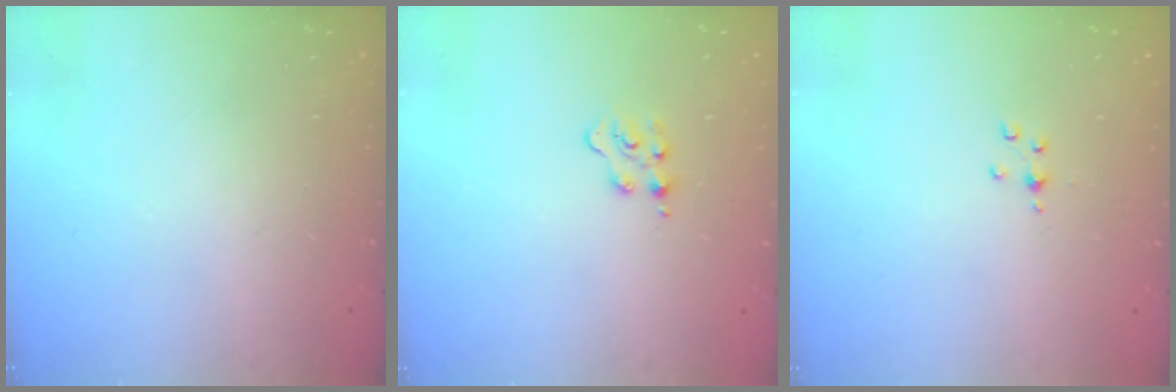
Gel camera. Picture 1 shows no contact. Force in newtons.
{"total": 2.2, "press": 2.2, "slide": 0.5}
{"total": 3.0, "press": 3.0, "slide": 0.5}